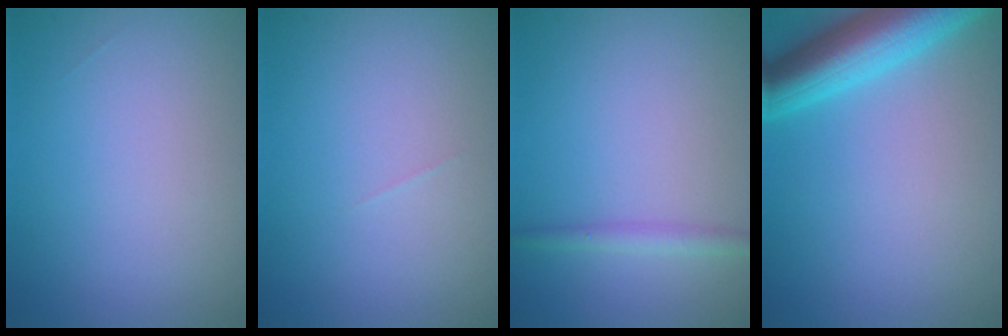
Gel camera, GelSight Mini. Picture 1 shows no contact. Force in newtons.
{"total": 0.0}
{"total": 1.6, "press": 1.6, "slide": 0.1}
{"total": 6.8, "press": 6.8, "slide": 0.2}